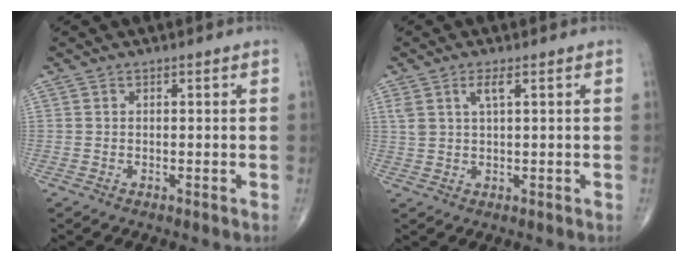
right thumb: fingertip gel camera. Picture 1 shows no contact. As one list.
[{"total": 3.2, "force": [1.5, 0.8, 2.7], "torque": [-0.061, 0.000, 0.034]}]